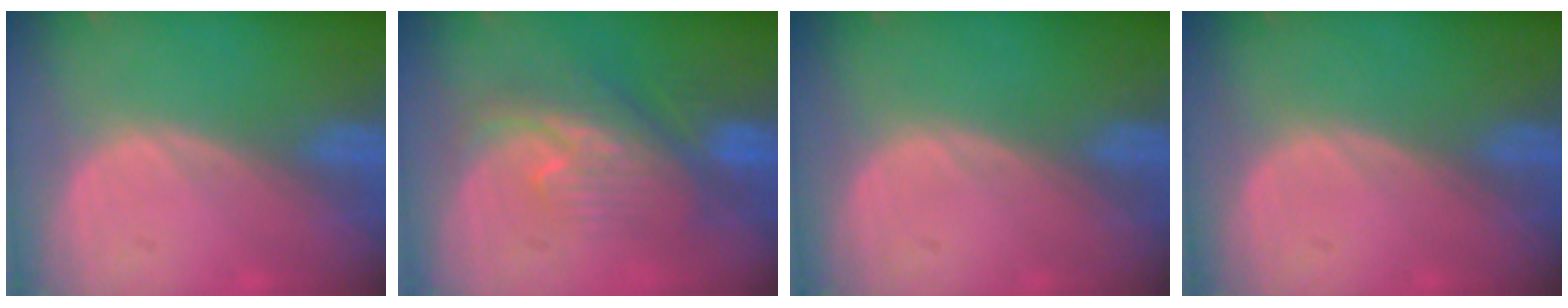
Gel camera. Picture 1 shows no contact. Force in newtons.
{"total": 7.9, "press": 7.5, "slide": 2.5}
{"total": 0.0}
{"total": 0.0}